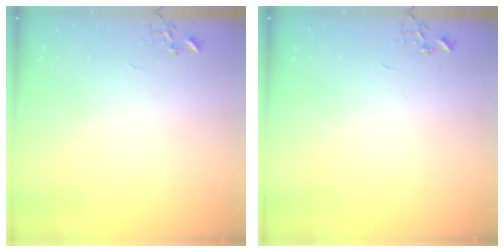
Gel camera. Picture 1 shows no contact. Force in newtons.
{"total": 0.0}